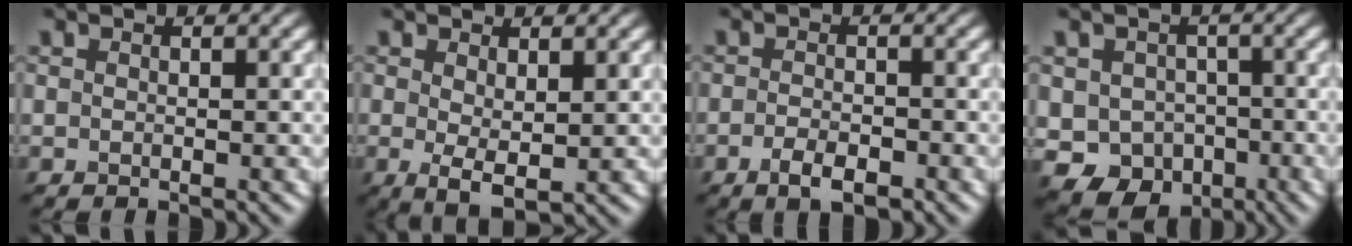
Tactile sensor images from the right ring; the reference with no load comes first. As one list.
[{"total": 2.5, "force": [0.5, 1.0, 2.2], "torque": [-0.043, -0.007, 0.012]}, {"total": 2.5, "force": [-1.2, 1.0, 1.9], "torque": [-0.038, -0.003, -0.023]}, {"total": 7.2, "force": [-2.1, 6.2, 3.0], "torque": [-0.028, -0.012, -0.049]}]